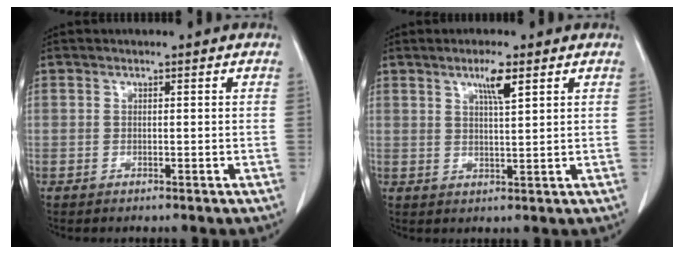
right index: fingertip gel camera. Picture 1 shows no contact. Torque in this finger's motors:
{"motor_torque": [0.40, 0.48, 0.05, 0.04]}